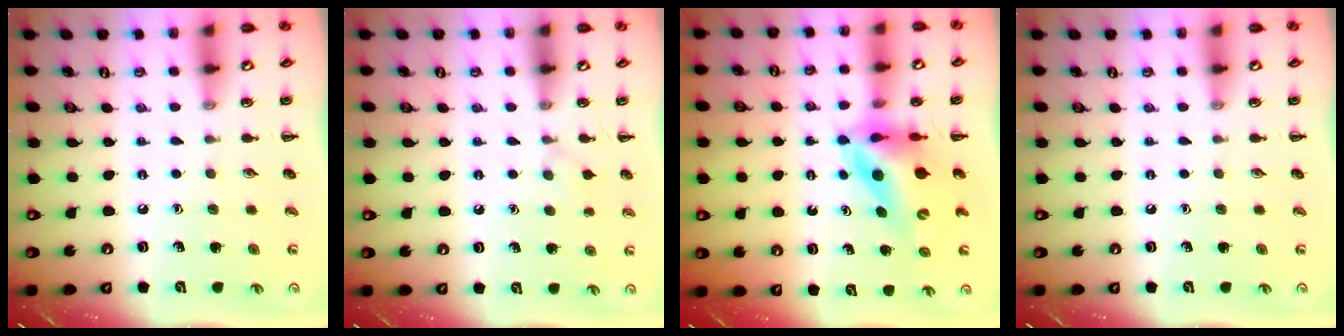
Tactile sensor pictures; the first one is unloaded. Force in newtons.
{"total": 5.1, "press": 4.8, "slide": 1.7}
{"total": 9.8, "press": 9.3, "slide": 3.0}
{"total": 0.0}